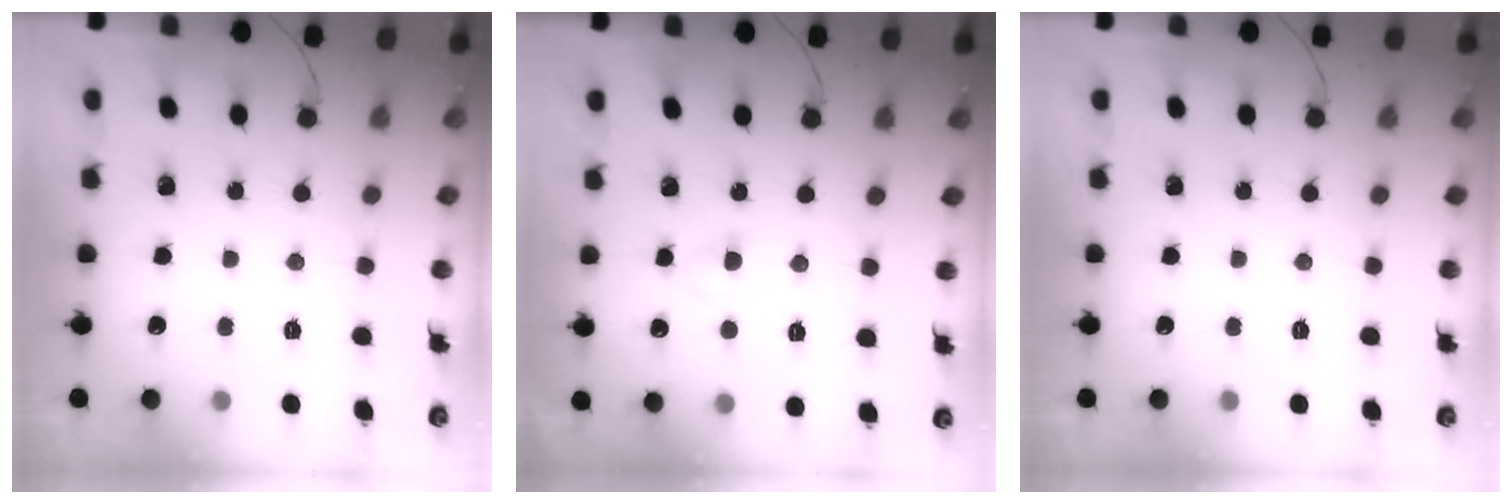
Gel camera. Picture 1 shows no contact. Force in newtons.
{"total": 2.7, "press": 2.4, "slide": 1.2}
{"total": 0.0}